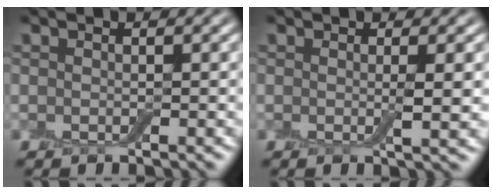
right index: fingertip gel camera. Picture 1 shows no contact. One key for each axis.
{"total": 2.2, "fx": 0.1, "fy": 0.4, "fz": 2.1, "tx": -0.033, "ty": -0.005, "tz": 0.000}